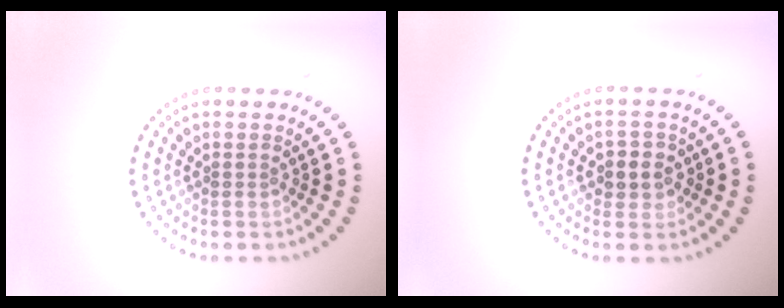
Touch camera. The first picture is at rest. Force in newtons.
{"total": 2.3, "press": 2.2, "slide": 0.7}